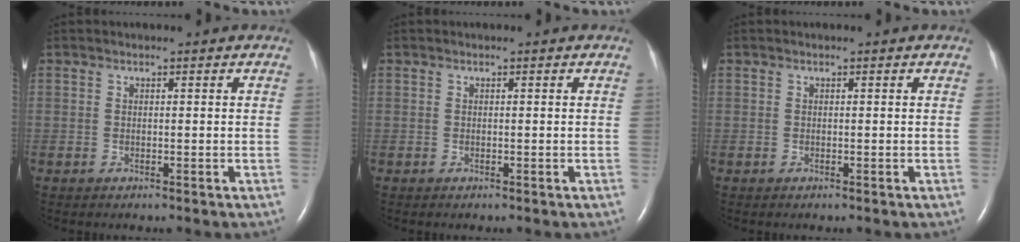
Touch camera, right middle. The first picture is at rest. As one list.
[{"total": 0.0}, {"total": 0.0}]